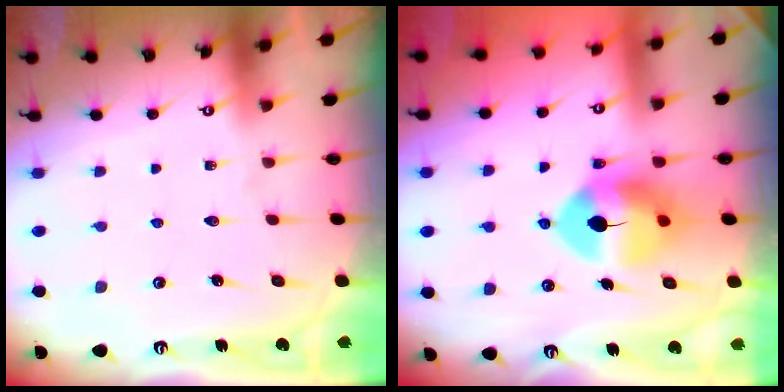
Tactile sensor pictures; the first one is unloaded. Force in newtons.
{"total": 9.6, "press": 9.4, "slide": 2.0}